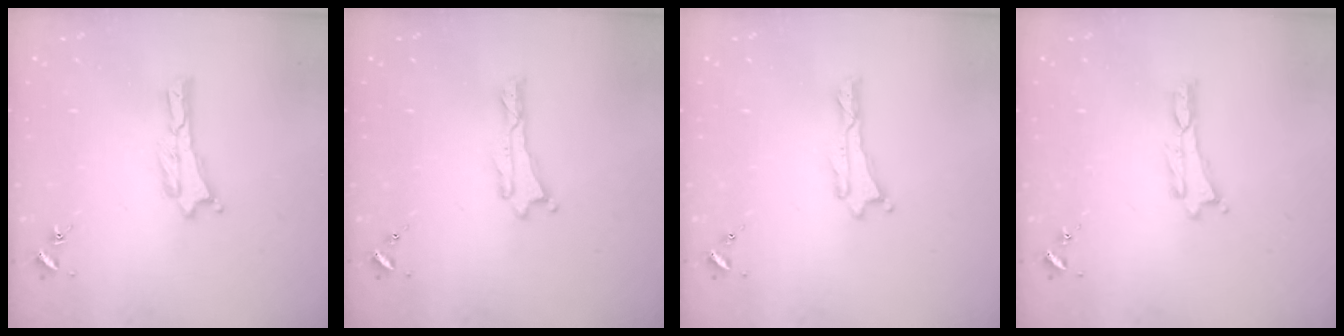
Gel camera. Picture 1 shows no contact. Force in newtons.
{"total": 0.0}
{"total": 0.0}
{"total": 0.0}